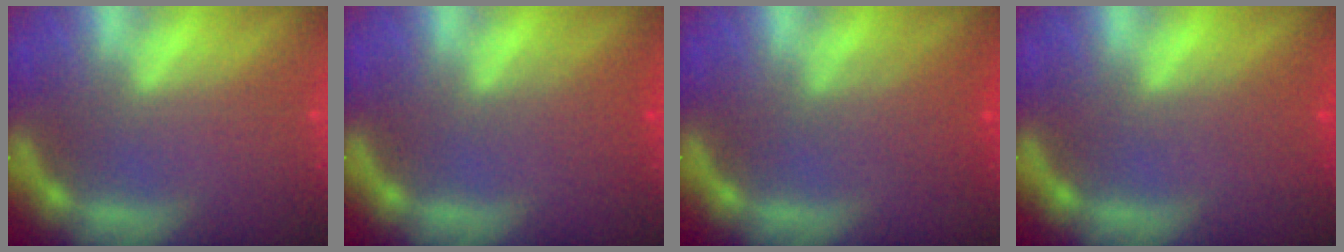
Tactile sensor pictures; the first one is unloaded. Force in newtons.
{"total": 2.0}
{"total": 2.9}
{"total": 1.5}